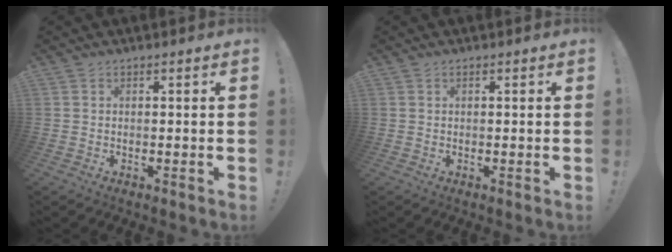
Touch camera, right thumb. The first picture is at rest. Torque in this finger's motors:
{"motor_torque": [0.01, 0.09, -0.11, -0.07, 0.07]}